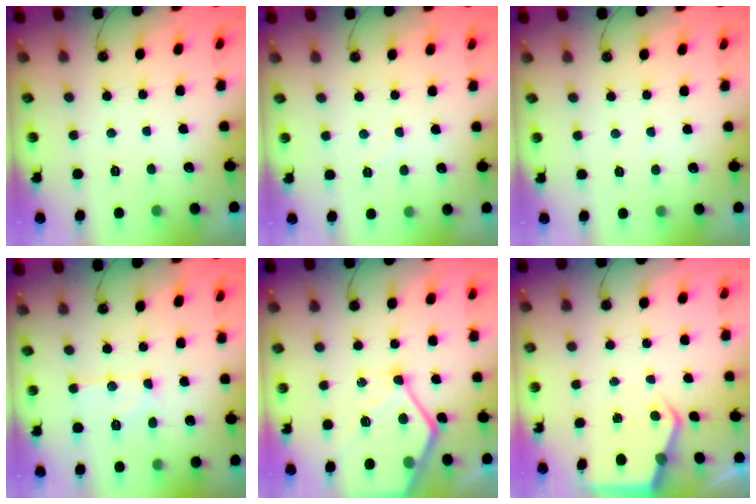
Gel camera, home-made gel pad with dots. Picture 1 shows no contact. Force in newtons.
{"total": 4.4, "press": 4.3, "slide": 0.7}
{"total": 2.0, "press": 1.9, "slide": 0.5}
{"total": 9.5, "press": 9.5, "slide": 0.9}
{"total": 14.7, "press": 14.7, "slide": 1.3}
{"total": 5.1, "press": 5.1, "slide": 0.7}